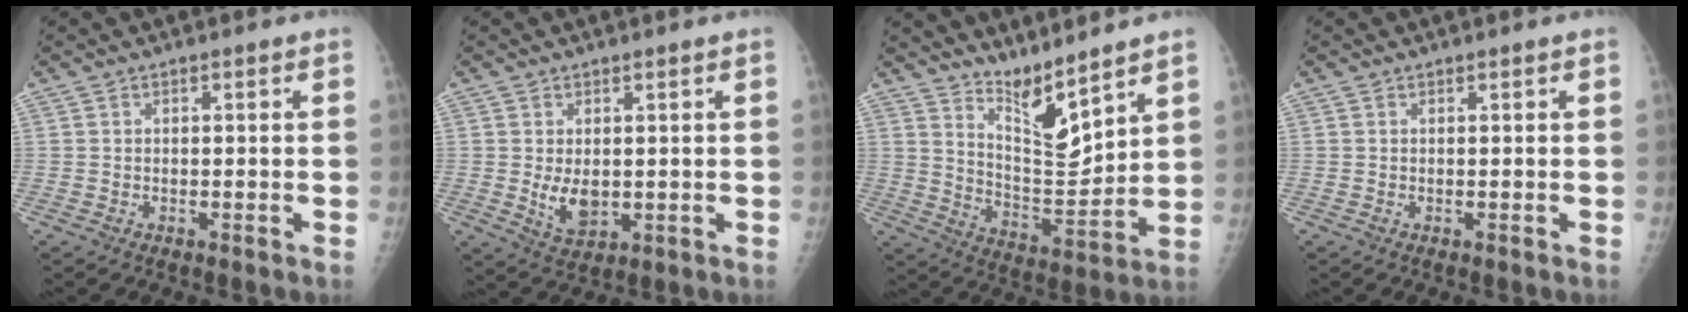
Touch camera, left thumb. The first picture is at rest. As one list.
[{"total": 5.0, "force": [0.1, 3.1, 4.0], "torque": [-0.059, -0.013, 0.016]}, {"total": 9.9, "force": [8.1, 1.9, 5.3], "torque": [-0.079, -0.081, 0.161]}, {"total": 0.0}]